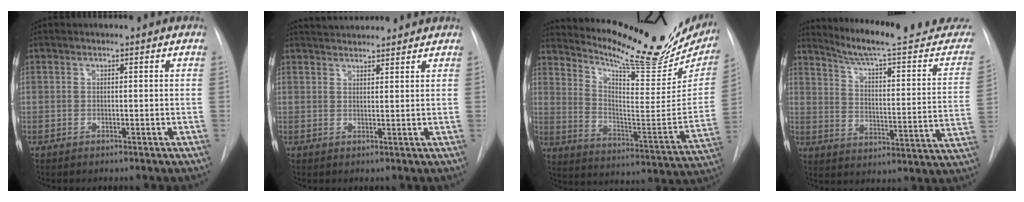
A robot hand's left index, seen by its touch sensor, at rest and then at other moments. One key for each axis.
{"total": 6.1, "fx": 5.8, "fy": 0.8, "fz": 1.5, "tx": -0.026, "ty": 0.031, "tz": 0.085}
{"total": 24.5, "fx": 21.4, "fy": 4.6, "fz": 11.0, "tx": -0.172, "ty": -0.072, "tz": 0.291}
{"total": 23.3, "fx": 21.3, "fy": 1.7, "fz": 9.3, "tx": -0.123, "ty": -0.077, "tz": 0.275}